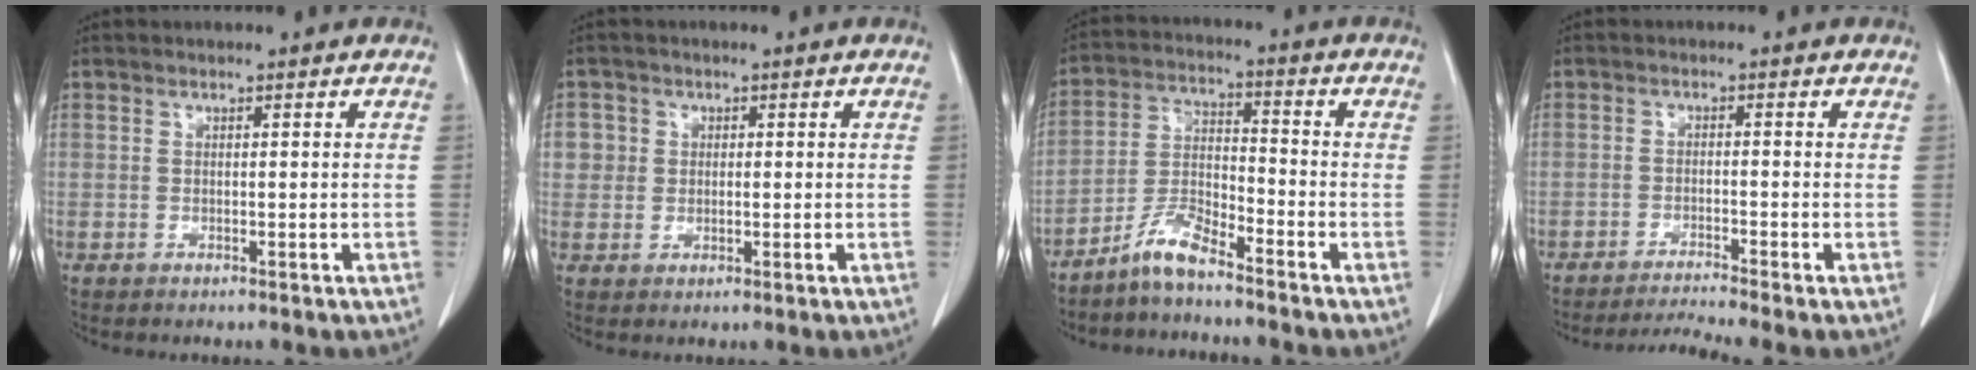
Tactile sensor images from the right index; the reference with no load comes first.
{"total": 2.9, "force": [0.6, 2.9, 0.1], "torque": [0.013, 0.005, 0.011]}
{"total": 6.2, "force": [-5.3, 0.8, 3.2], "torque": [-0.070, -0.009, -0.110]}
{"total": 4.4, "force": [-3.8, -2.0, 1.0], "torque": [-0.023, -0.016, -0.069]}